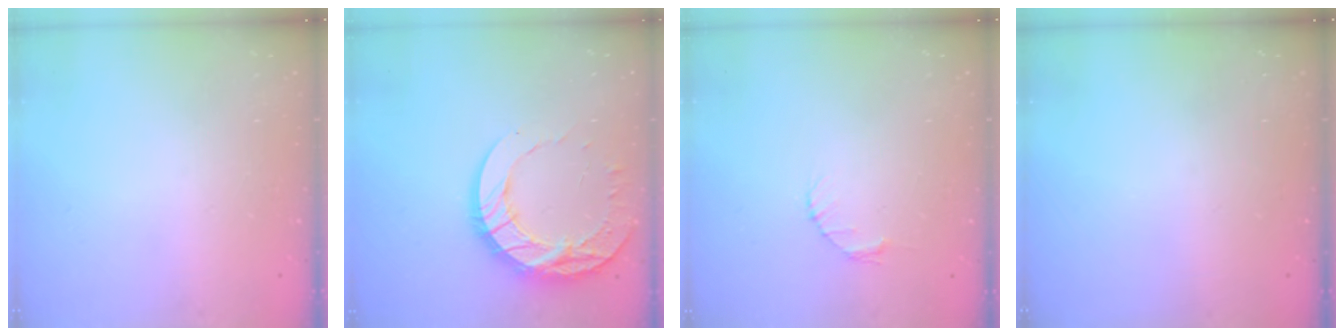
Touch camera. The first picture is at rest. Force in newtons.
{"total": 17.2, "press": 17.1, "slide": 1.5}
{"total": 2.7, "press": 2.7, "slide": 0.4}
{"total": 0.0}